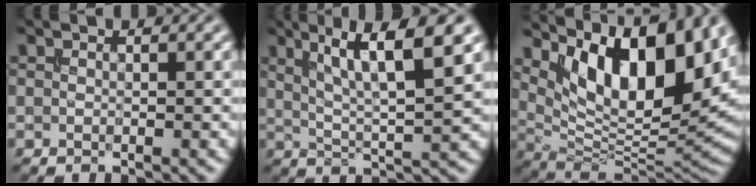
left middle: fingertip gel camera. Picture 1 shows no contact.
{"total": 7.9, "force": [3.9, 1.7, 6.7], "torque": [-0.103, 0.004, 0.070]}
{"total": 12.2, "force": [6.0, 4.7, 9.5], "torque": [-0.149, -0.009, 0.115]}